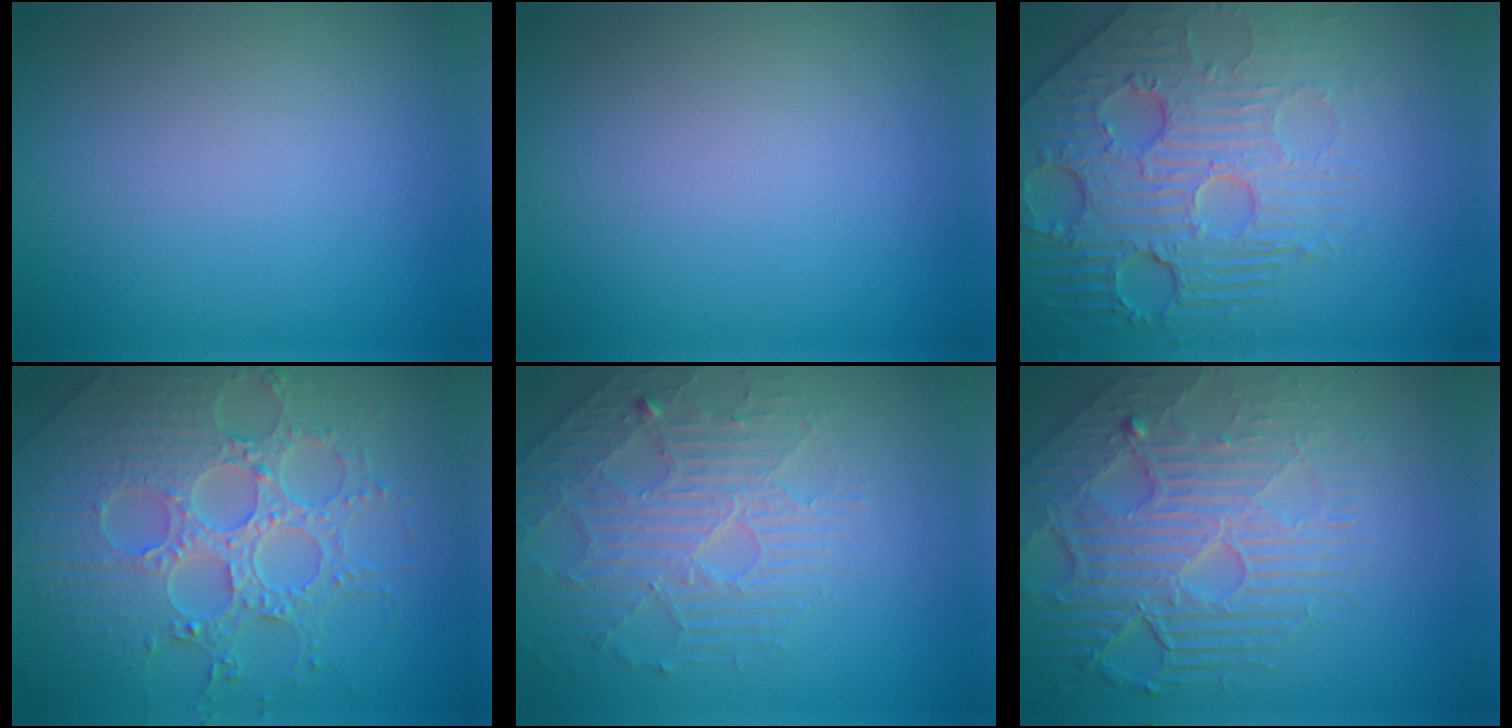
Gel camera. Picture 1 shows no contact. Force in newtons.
{"total": 0.0}
{"total": 8.5, "press": 6.0, "slide": 6.1}
{"total": 8.3, "press": 6.0, "slide": 5.6}
{"total": 4.2, "press": 3.9, "slide": 1.5}
{"total": 8.2, "press": 5.7, "slide": 5.9}